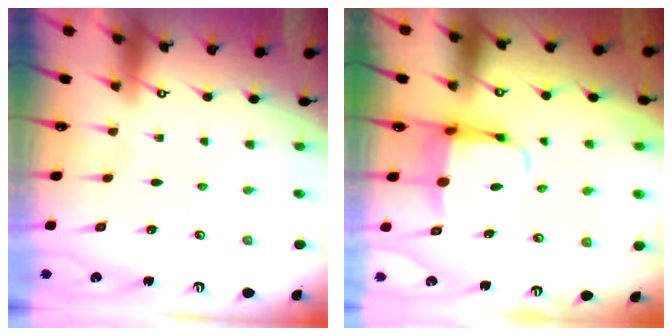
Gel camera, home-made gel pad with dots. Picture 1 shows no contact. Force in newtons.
{"total": 5.8, "press": 5.7, "slide": 1.3}